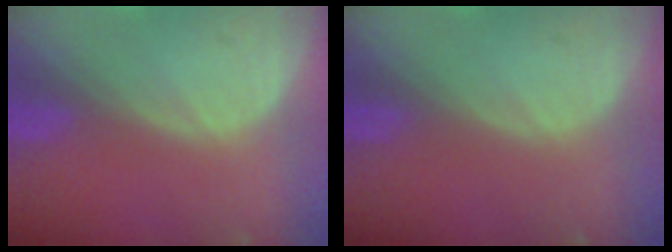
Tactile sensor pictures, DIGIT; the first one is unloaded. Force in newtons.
{"total": 0.0}